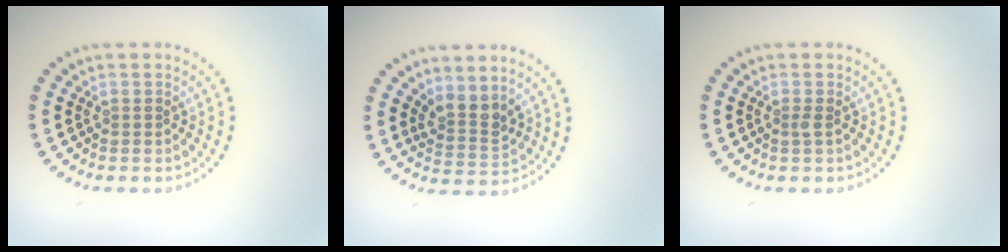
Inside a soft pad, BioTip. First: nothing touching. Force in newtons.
{"total": 2.6, "press": 1.9, "slide": 1.7}
{"total": 0.6, "press": 0.4, "slide": 0.3}